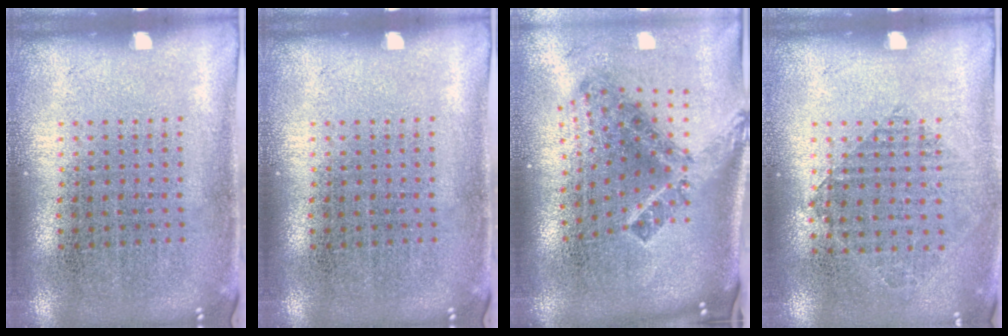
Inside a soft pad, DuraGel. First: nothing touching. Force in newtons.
{"total": 0.0}
{"total": 2.2, "press": 1.3, "slide": 1.7}
{"total": 0.8, "press": 0.8, "slide": 0.2}